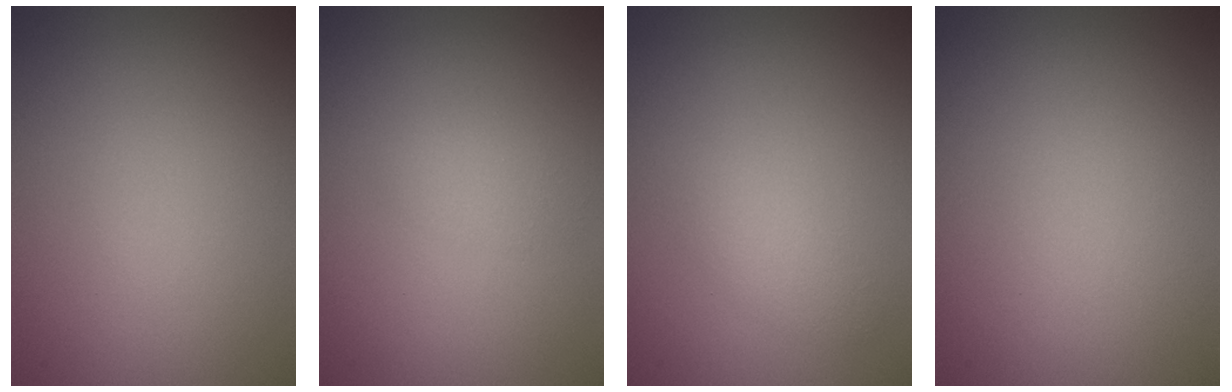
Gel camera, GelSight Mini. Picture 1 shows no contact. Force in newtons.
{"total": 1.0, "press": 1.0, "slide": 0.1}
{"total": 1.4, "press": 1.4, "slide": 0.1}
{"total": 0.0}